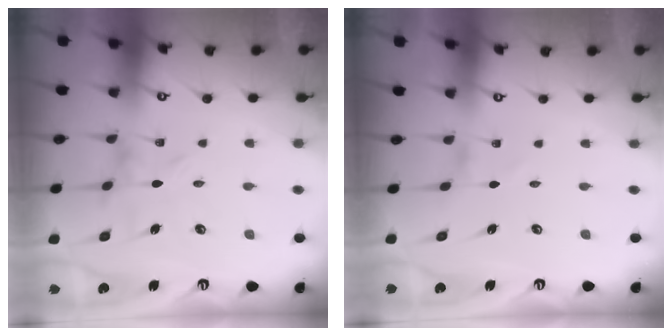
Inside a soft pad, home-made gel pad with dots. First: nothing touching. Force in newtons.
{"total": 0.0}